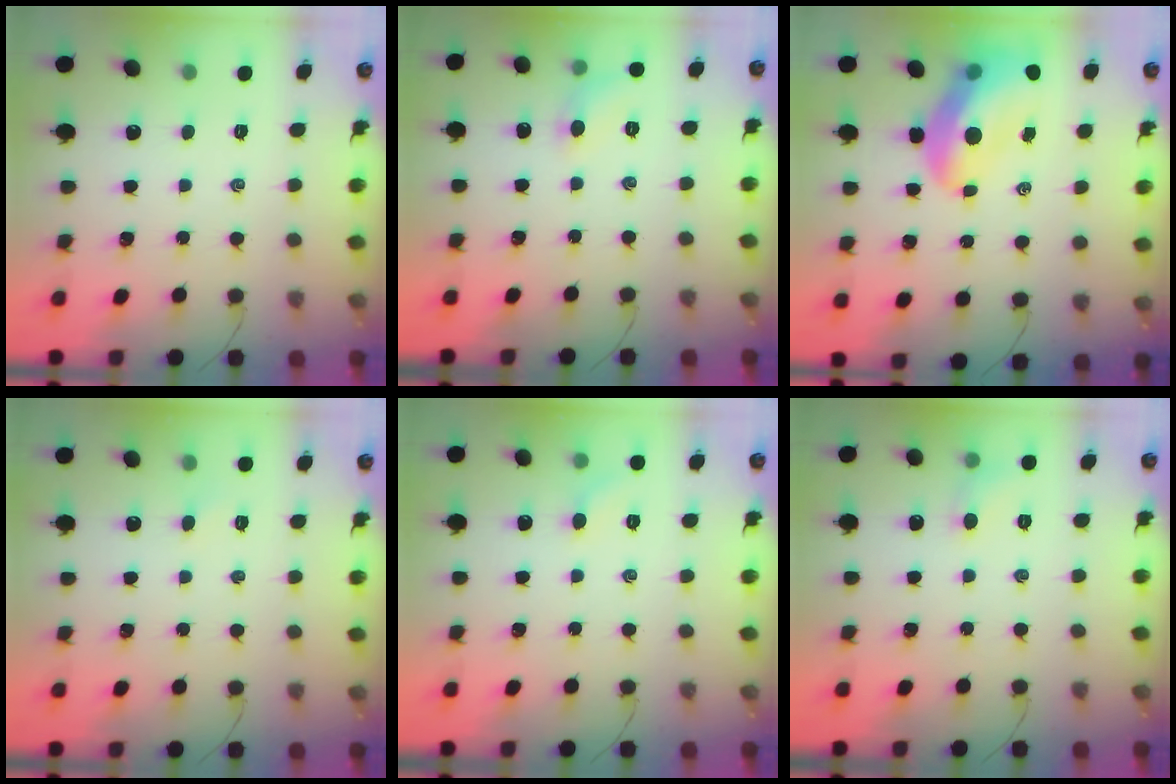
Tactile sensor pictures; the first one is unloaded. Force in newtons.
{"total": 5.7, "press": 5.5, "slide": 1.6}
{"total": 13.3, "press": 12.6, "slide": 4.0}
{"total": 1.5, "press": 1.4, "slide": 0.6}
{"total": 4.4, "press": 4.2, "slide": 1.3}
{"total": 4.6, "press": 4.3, "slide": 1.5}